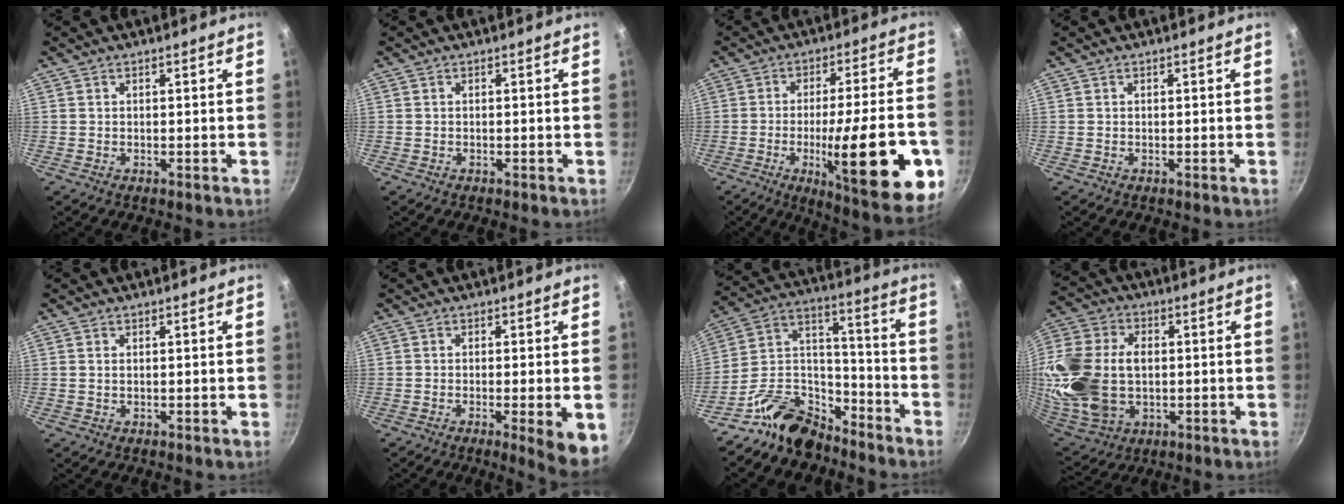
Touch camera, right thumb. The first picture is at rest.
{"total": 0.0}
{"total": 23.8, "force": [-6.9, 5.4, 22.1], "torque": [-0.297, 0.013, -0.095]}
{"total": 0.0}
{"total": 0.6, "force": [0.1, 0.4, 0.5], "torque": [-0.008, 0.001, 0.002]}
{"total": 7.6, "force": [-2.3, 1.2, 7.2], "torque": [-0.089, 0.000, -0.027]}
{"total": 14.9, "force": [-11.4, 8.1, 5.3], "torque": [-0.061, 0.124, -0.207]}
{"total": 23.4, "force": [0.1, 16.4, 16.6], "torque": [-0.355, 0.014, 0.010]}